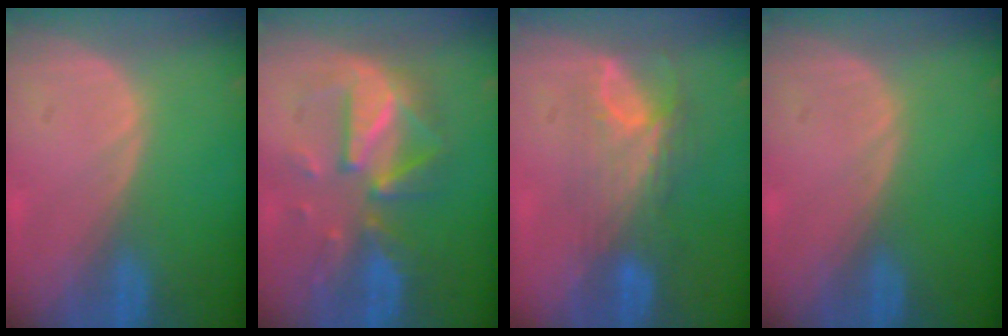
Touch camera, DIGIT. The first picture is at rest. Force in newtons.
{"total": 9.0, "press": 9.0, "slide": 0.4}
{"total": 7.9, "press": 6.6, "slide": 4.2}
{"total": 0.0}